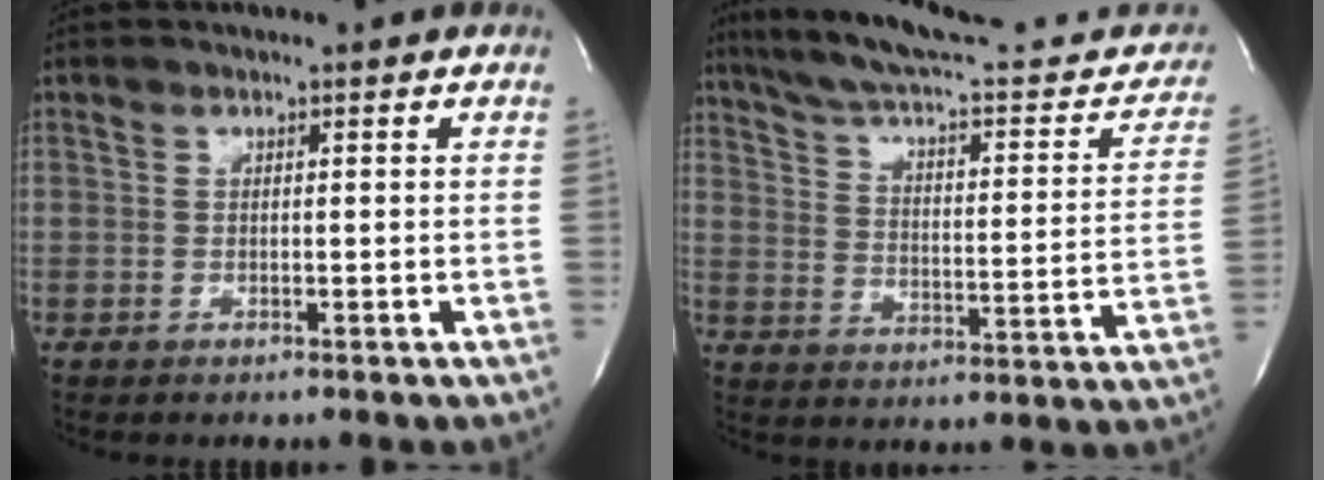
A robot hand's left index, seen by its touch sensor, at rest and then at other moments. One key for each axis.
{"total": 26.7, "fx": 23.4, "fy": 4.9, "fz": 12.0, "tx": -0.179, "ty": -0.032, "tz": 0.304}